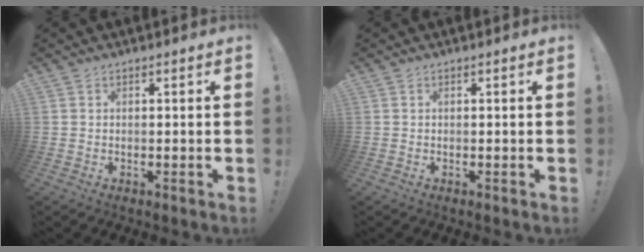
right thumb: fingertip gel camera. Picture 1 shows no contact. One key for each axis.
{"total": 0.0}